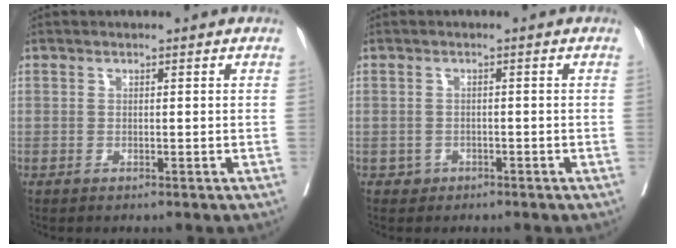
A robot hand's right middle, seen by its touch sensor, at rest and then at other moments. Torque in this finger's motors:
{"motor_torque": [-0.12, -0.10, -0.05, -0.01]}